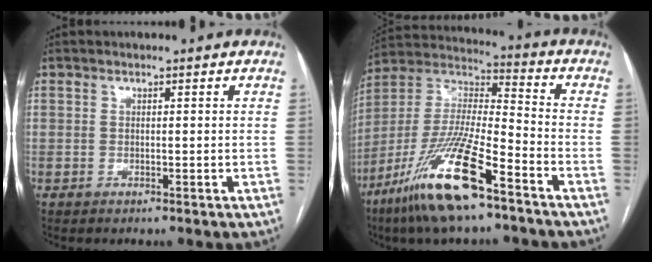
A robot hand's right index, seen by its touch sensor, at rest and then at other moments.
{"total": 18.5, "force": [-11.1, 2.9, 14.6], "torque": [-0.326, -0.034, -0.210]}